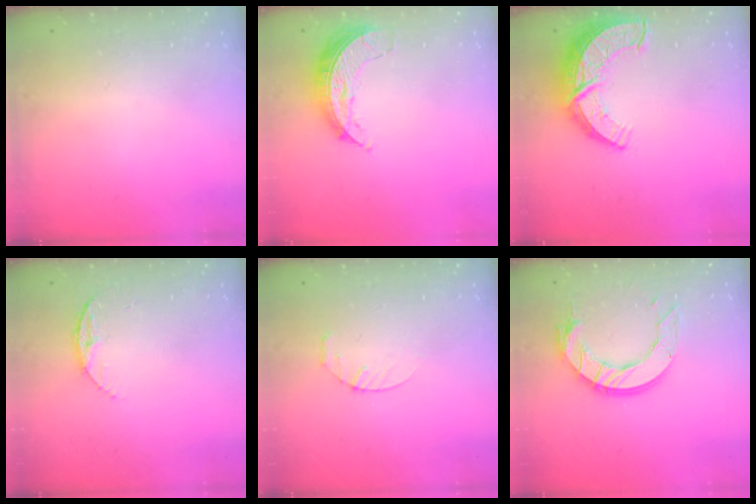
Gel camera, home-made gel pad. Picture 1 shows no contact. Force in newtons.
{"total": 7.2, "press": 7.2, "slide": 0.4}
{"total": 11.9, "press": 11.9, "slide": 0.8}
{"total": 6.5, "press": 6.5, "slide": 0.7}
{"total": 2.8, "press": 2.8, "slide": 0.4}
{"total": 13.0, "press": 12.9, "slide": 1.2}